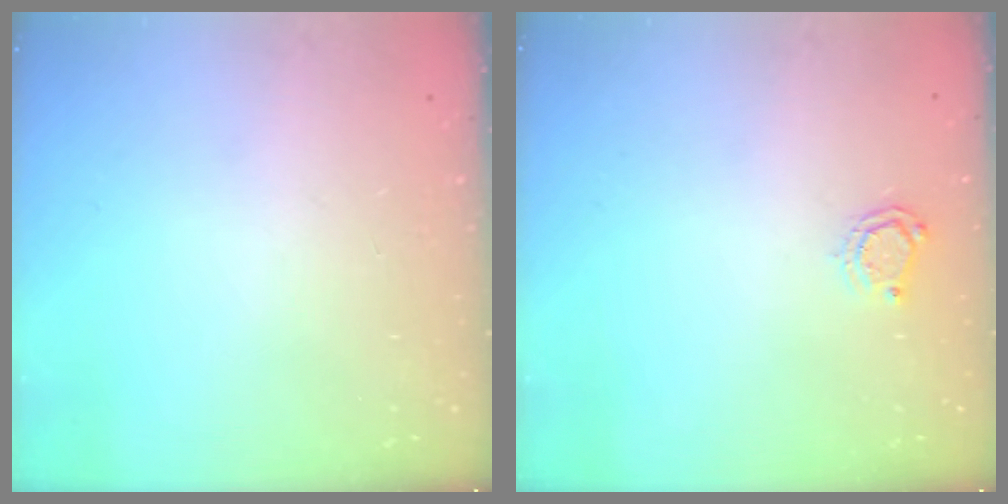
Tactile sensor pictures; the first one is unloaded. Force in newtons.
{"total": 4.3, "press": 4.3, "slide": 0.5}